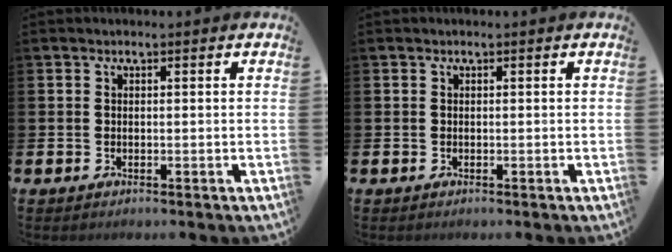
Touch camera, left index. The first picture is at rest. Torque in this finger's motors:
{"motor_torque": [0.00, 0.00, 0.00, 0.00]}